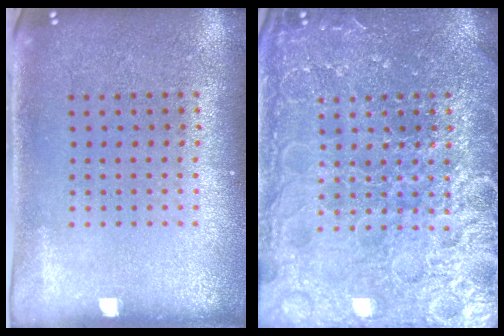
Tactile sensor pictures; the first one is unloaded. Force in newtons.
{"total": 6.9, "press": 6.8, "slide": 0.8}